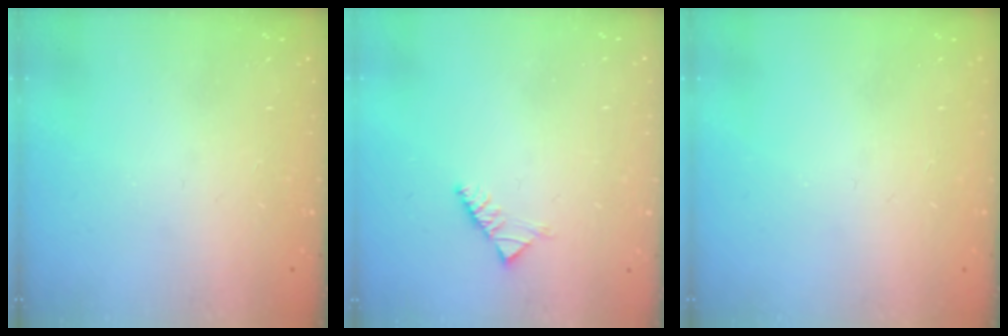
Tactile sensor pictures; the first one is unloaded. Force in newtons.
{"total": 2.6, "press": 2.5, "slide": 0.8}
{"total": 0.0}